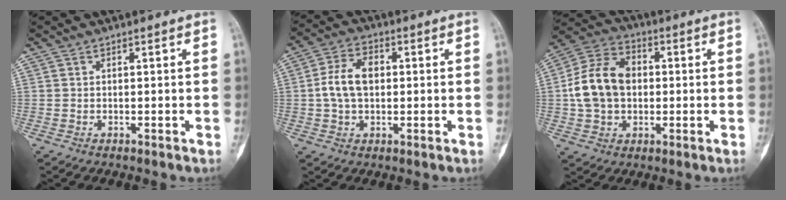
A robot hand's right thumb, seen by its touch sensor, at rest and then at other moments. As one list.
[{"total": 7.9, "force": [0.5, 5.2, 6.0], "torque": [-0.111, 0.019, 0.007]}, {"total": 13.3, "force": [0.4, 9.8, 8.9], "torque": [-0.155, 0.027, 0.004]}]